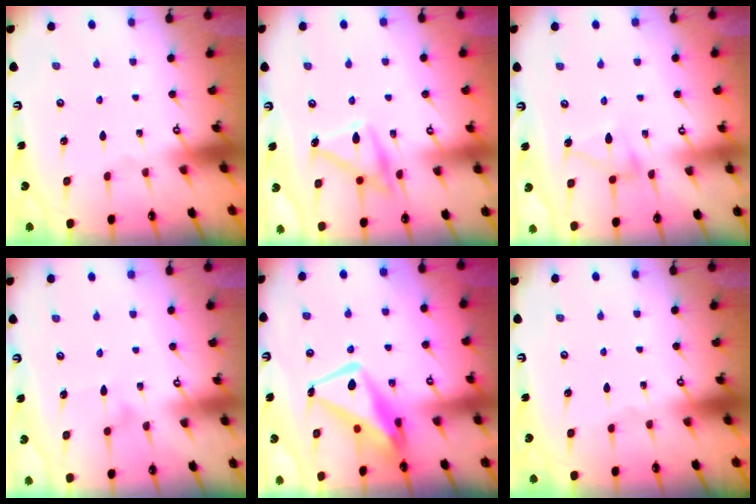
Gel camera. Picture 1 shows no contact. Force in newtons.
{"total": 15.3, "press": 15.3, "slide": 1.1}
{"total": 8.0, "press": 8.0, "slide": 0.6}
{"total": 6.0, "press": 6.0, "slide": 0.3}
{"total": 11.7, "press": 11.7, "slide": 1.0}
{"total": 0.0}